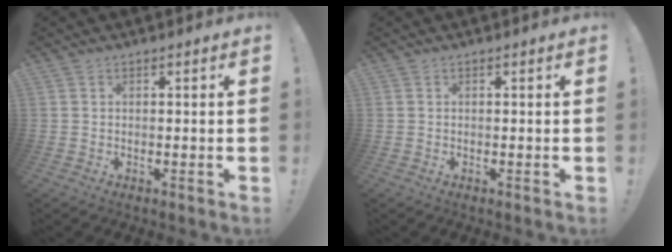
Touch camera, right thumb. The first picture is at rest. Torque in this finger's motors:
{"motor_torque": [0.00, 0.00, 0.00, 0.00, 0.00]}